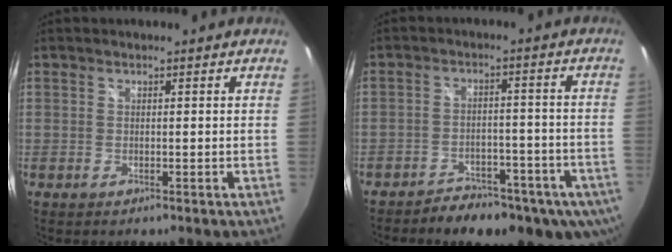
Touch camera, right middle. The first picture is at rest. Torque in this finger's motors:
{"motor_torque": [1.07, -1.07, 0.26, 0.07]}